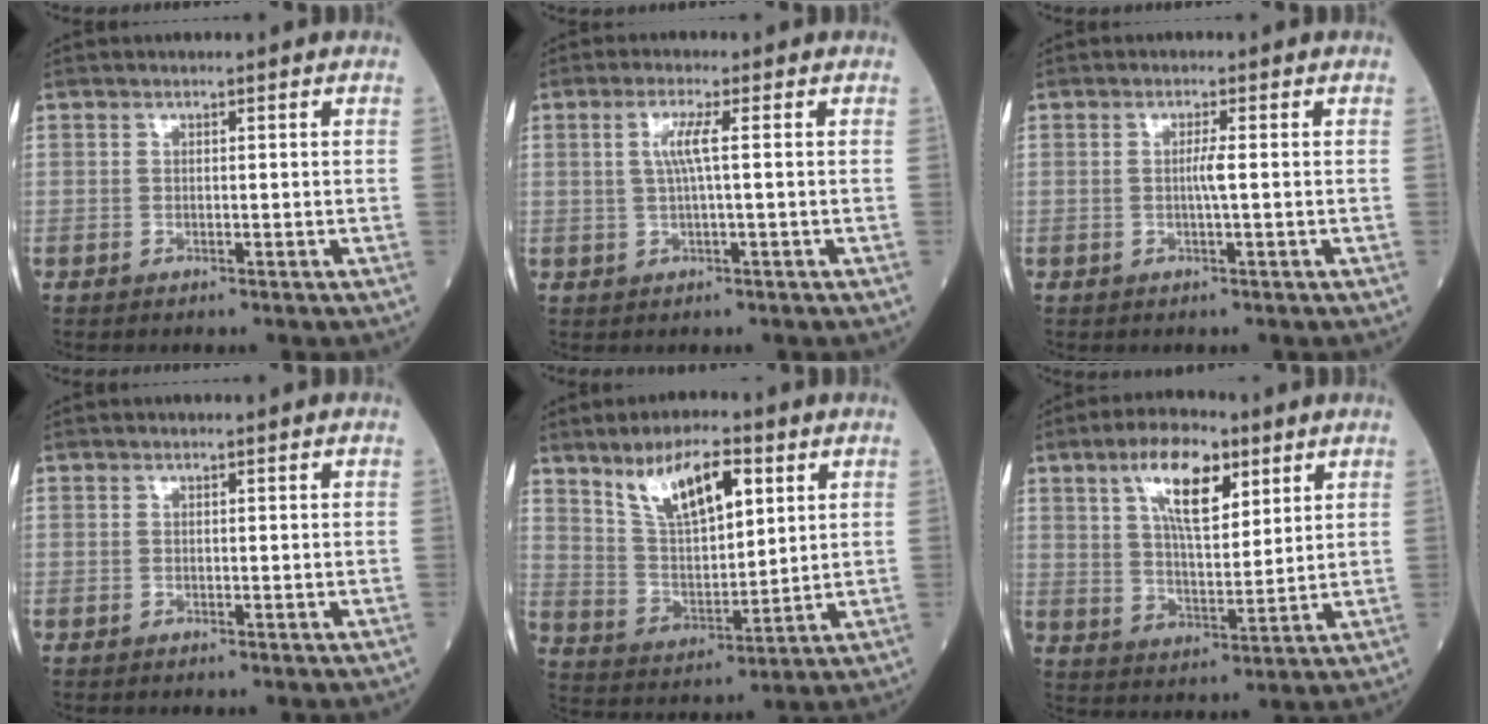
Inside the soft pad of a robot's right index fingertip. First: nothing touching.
{"total": 3.4, "force": [0.5, -0.3, 3.3], "torque": [-0.070, 0.003, 0.010]}
{"total": 1.7, "force": [-0.1, -0.3, 1.7], "torque": [-0.034, -0.002, -0.003]}
{"total": 0.0}
{"total": 11.5, "force": [6.2, 4.1, 8.8], "torque": [-0.162, 0.010, 0.124]}
{"total": 10.6, "force": [5.3, 3.8, 8.4], "torque": [-0.155, 0.010, 0.097]}